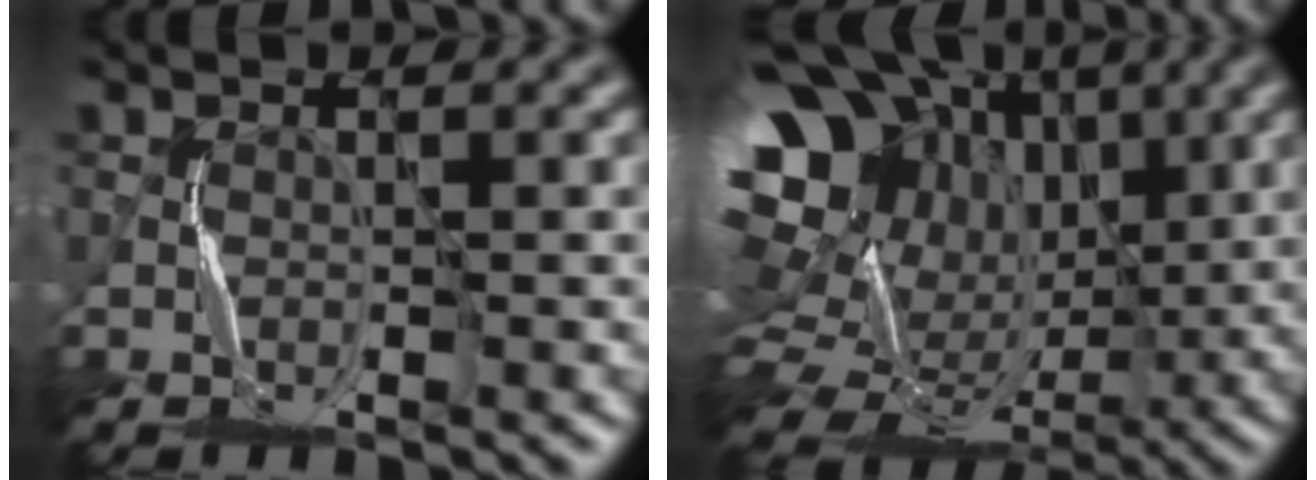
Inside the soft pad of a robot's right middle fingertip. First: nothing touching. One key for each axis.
{"total": 17.3, "fx": 5.9, "fy": 13.6, "fz": 8.8, "tx": -0.208, "ty": 0.049, "tz": 0.114}